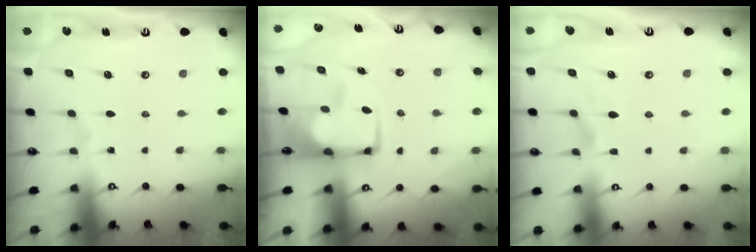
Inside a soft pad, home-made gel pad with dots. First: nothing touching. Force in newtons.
{"total": 0.8, "press": 0.0, "slide": 0.8}
{"total": 1.8, "press": 1.3, "slide": 1.2}